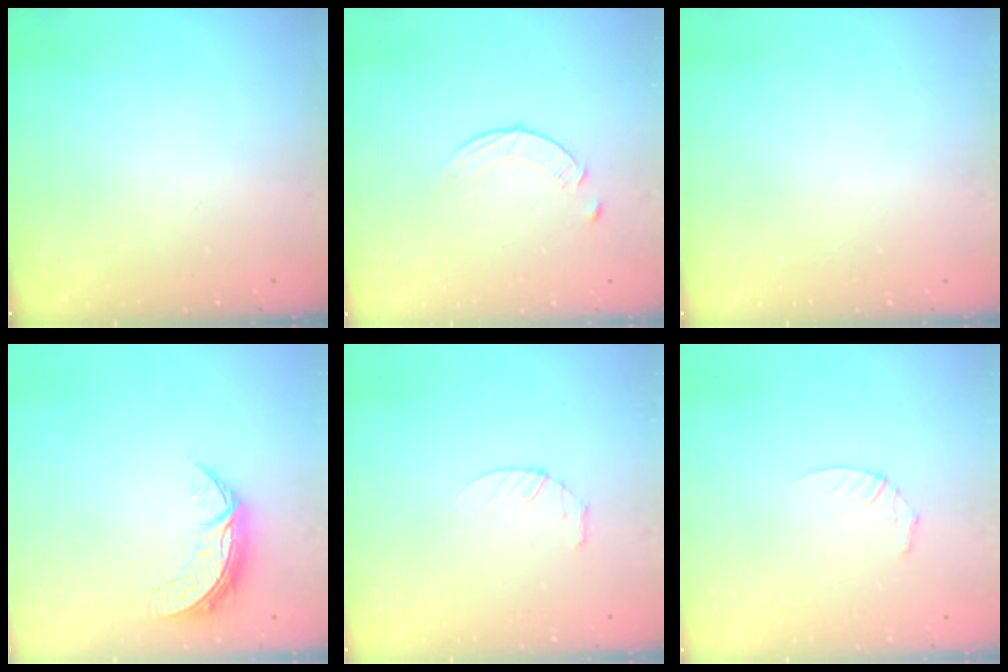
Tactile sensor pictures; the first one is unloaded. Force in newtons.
{"total": 5.6, "press": 5.6, "slide": 0.7}
{"total": 0.0}
{"total": 7.2, "press": 7.1, "slide": 0.5}
{"total": 2.8, "press": 2.8, "slide": 0.4}
{"total": 3.5, "press": 3.5, "slide": 0.3}